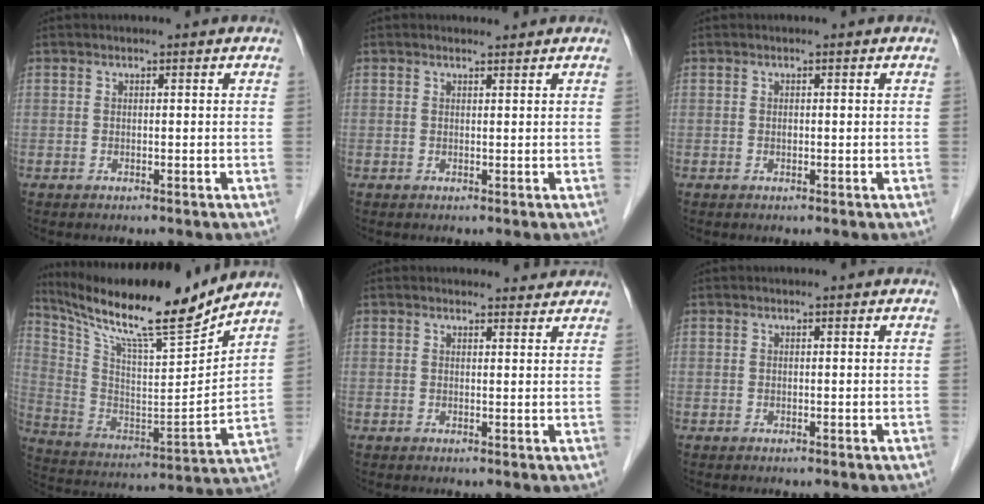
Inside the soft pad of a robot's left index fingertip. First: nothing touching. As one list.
[{"total": 0.9, "force": [0.8, 0.1, 0.1], "torque": [-0.012, 0.001, 0.014]}, {"total": 0.6, "force": [0.0, 0.3, 0.5], "torque": [-0.009, 0.001, 0.001]}, {"total": 20.4, "force": [17.9, 0.5, 9.8], "torque": [-0.185, -0.028, 0.301]}, {"total": 2.9, "force": [2.8, 0.8, -0.1], "torque": [-0.003, 0.001, 0.027]}, {"total": 0.0}]